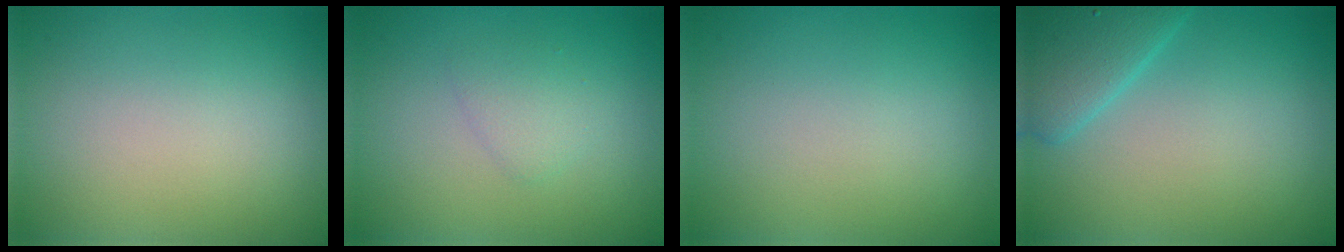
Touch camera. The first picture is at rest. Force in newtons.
{"total": 1.4, "press": 1.4, "slide": 0.0}
{"total": 0.0}
{"total": 3.4, "press": 3.4, "slide": 0.2}